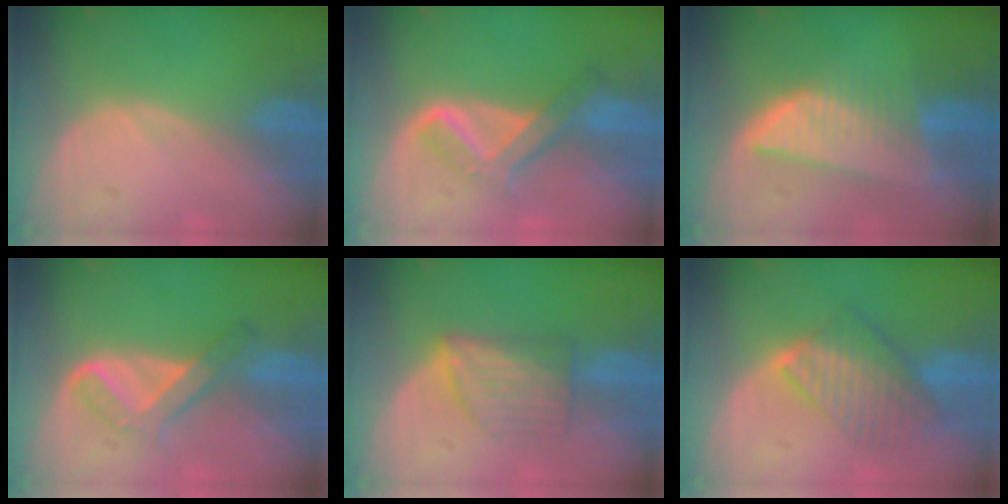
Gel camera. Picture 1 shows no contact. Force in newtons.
{"total": 6.8, "press": 5.7, "slide": 3.7}
{"total": 8.2, "press": 7.3, "slide": 3.8}
{"total": 5.2, "press": 5.0, "slide": 1.5}
{"total": 5.9, "press": 5.6, "slide": 1.8}
{"total": 7.1, "press": 7.0, "slide": 1.5}